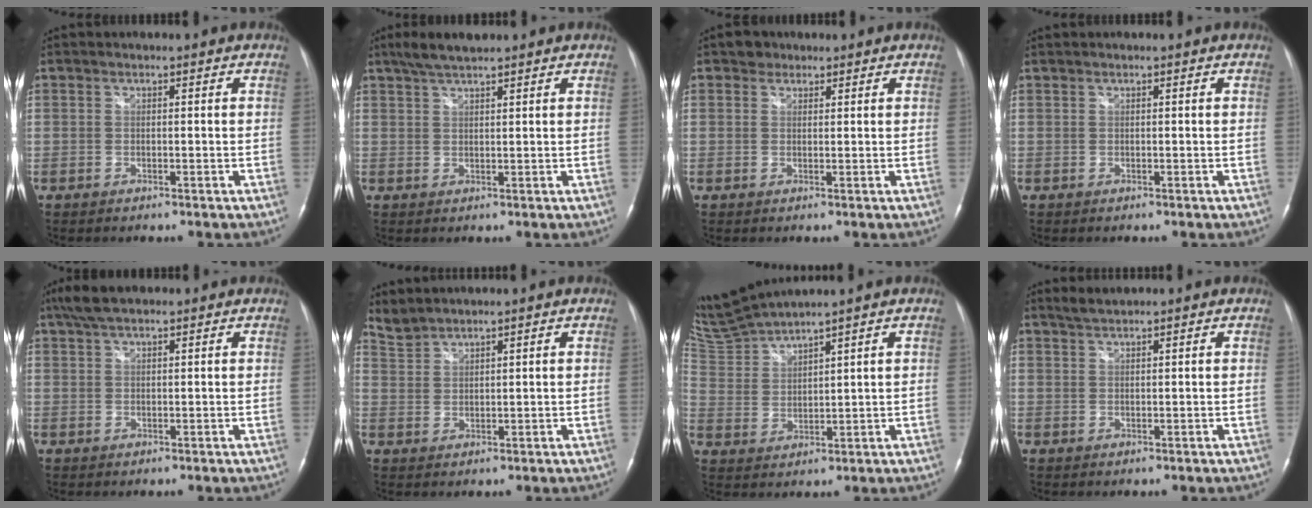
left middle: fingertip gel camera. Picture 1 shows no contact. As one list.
[{"total": 4.2, "force": [3.4, 0.4, 2.4], "torque": [-0.052, 0.012, 0.066]}, {"total": 1.8, "force": [1.2, 1.3, 0.1], "torque": [0.002, 0.004, 0.015]}, {"total": 0.0}, {"total": 4.6, "force": [3.5, 1.3, 2.7], "torque": [-0.058, 0.021, 0.066]}, {"total": 3.0, "force": [3.0, -0.1, -0.1], "torque": [-0.012, 0.013, 0.070]}, {"total": 7.5, "force": [7.1, -1.6, 1.7], "torque": [-0.060, 0.000, 0.161]}, {"total": 1.8, "force": [1.7, -0.1, 0.6], "torque": [-0.013, 0.005, 0.036]}]